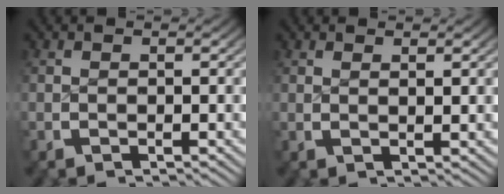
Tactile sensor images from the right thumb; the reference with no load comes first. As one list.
[{"total": 1.1, "force": [0.8, -0.2, 0.7], "torque": [-0.012, -0.003, 0.017]}]